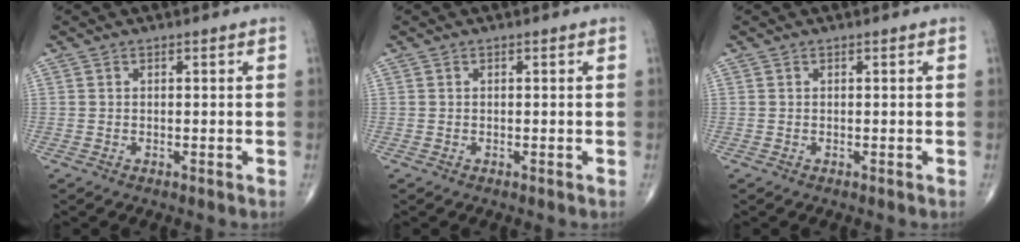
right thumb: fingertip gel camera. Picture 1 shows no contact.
{"total": 0.0}
{"total": 0.0}